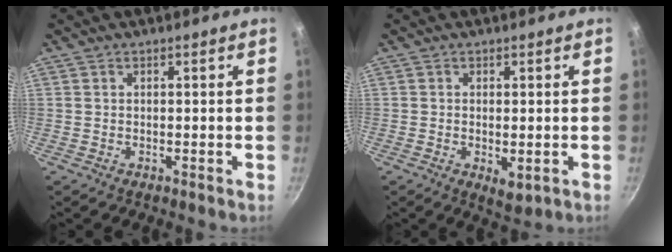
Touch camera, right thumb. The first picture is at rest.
{"total": 3.7, "force": [-0.8, 1.6, 3.2], "torque": [-0.053, -0.016, -0.009]}